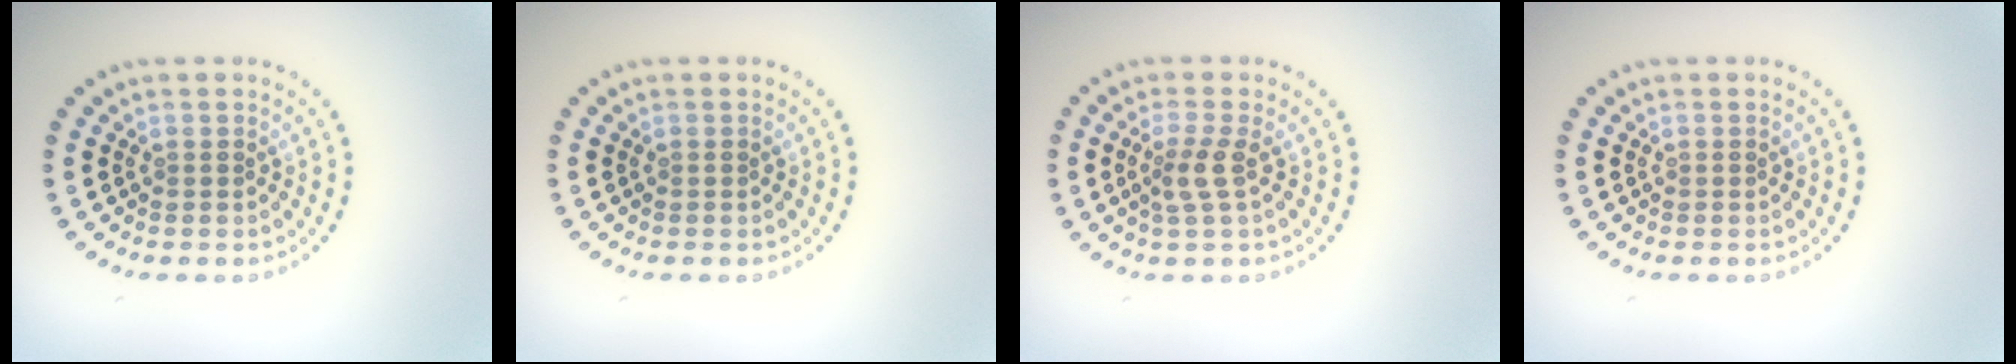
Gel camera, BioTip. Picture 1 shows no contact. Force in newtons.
{"total": 0.0}
{"total": 2.0, "press": 1.6, "slide": 1.3}
{"total": 0.0}